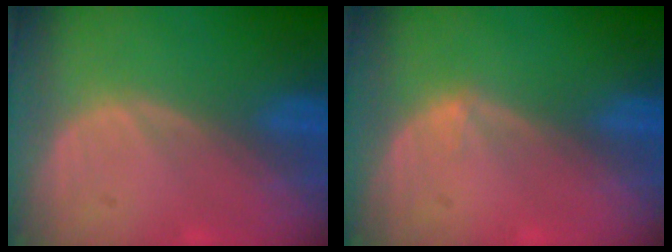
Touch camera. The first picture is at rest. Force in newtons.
{"total": 0.6, "press": 0.4, "slide": 0.5}